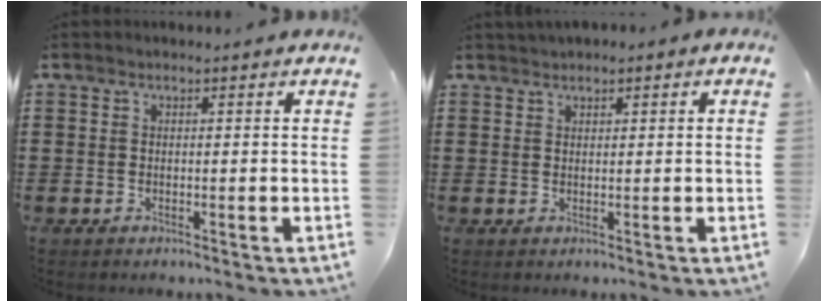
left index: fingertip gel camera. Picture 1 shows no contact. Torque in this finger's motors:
{"motor_torque": [2.14, 0.00, 0.36, 0.10]}